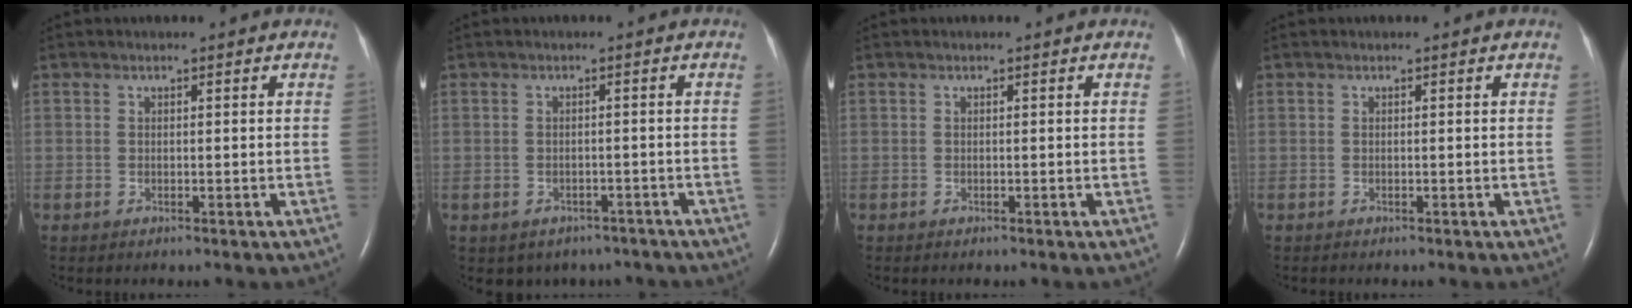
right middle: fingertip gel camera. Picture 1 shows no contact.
{"total": 6.1, "force": [-4.8, 3.7, 0.9], "torque": [-0.006, 0.015, -0.051]}
{"total": 0.0}
{"total": 0.0}